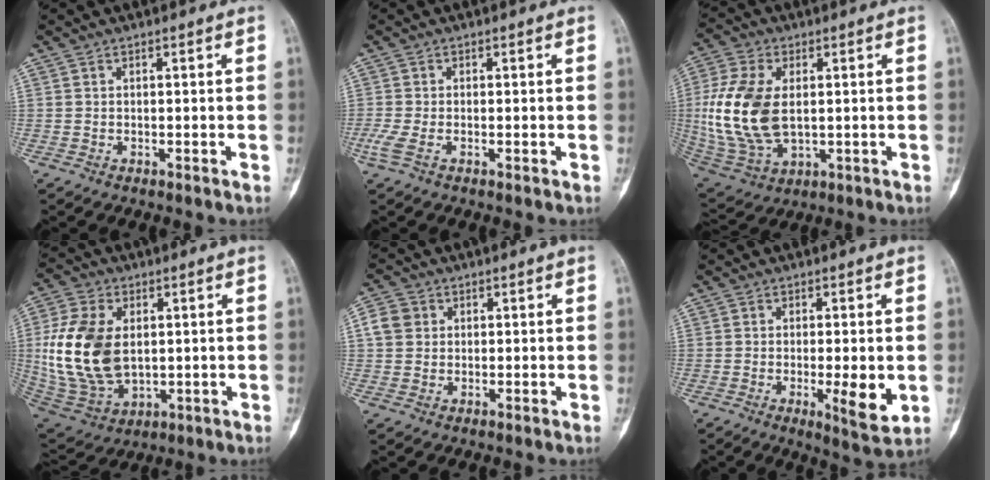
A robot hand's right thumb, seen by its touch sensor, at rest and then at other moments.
{"total": 2.4, "force": [-0.8, 1.1, 2.0], "torque": [-0.063, -0.001, -0.020]}
{"total": 17.0, "force": [0.9, 10.1, 13.6], "torque": [-0.294, -0.009, 0.029]}
{"total": 18.0, "force": [1.6, 11.6, 13.7], "torque": [-0.271, -0.011, 0.044]}
{"total": 4.2, "force": [0.9, 3.7, 1.7], "torque": [-0.026, 0.007, 0.013]}
{"total": 7.3, "force": [-1.2, 1.9, 6.9], "torque": [-0.102, -0.017, -0.015]}